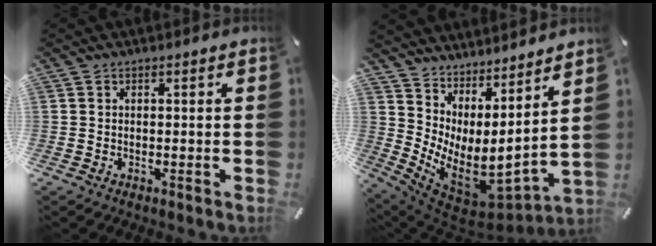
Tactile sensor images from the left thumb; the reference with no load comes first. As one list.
[{"total": 5.8, "force": [0.5, 3.2, 4.8], "torque": [-0.089, -0.070, 0.010]}]